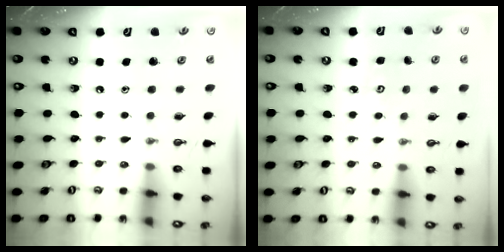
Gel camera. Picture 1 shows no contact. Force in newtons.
{"total": 3.8, "press": 3.8, "slide": 0.3}